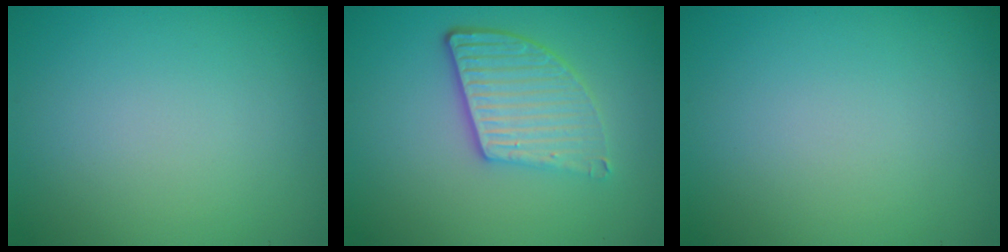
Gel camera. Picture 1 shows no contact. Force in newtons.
{"total": 4.3, "press": 3.5, "slide": 2.6}
{"total": 0.0}